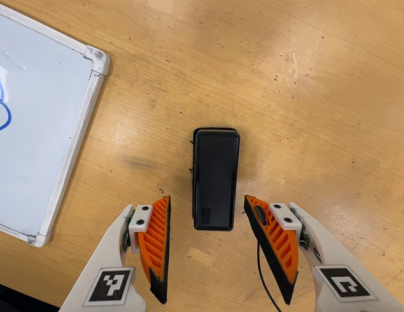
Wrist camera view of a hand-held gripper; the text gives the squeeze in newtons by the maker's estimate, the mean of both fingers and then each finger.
{"total": 0.0}